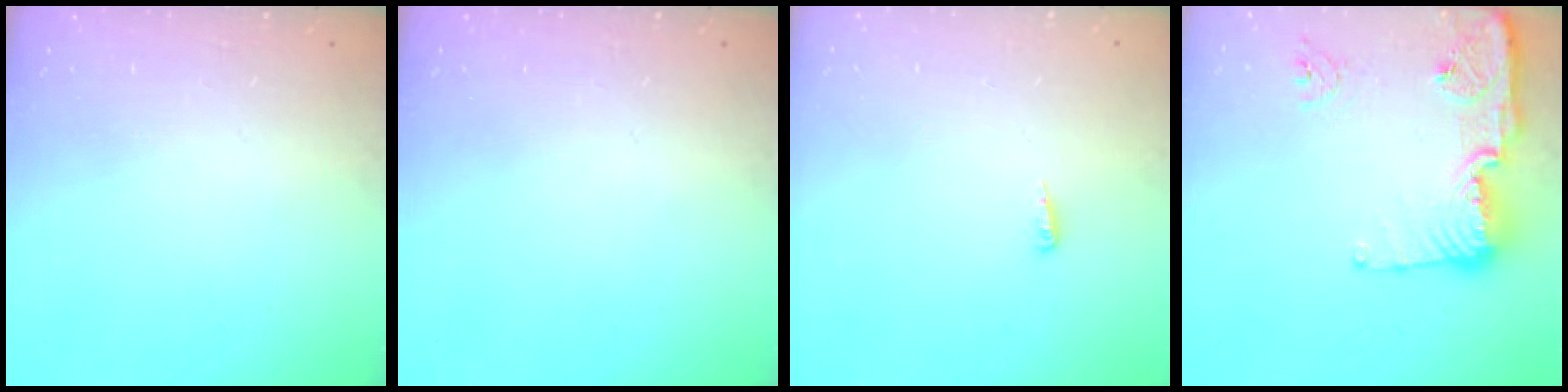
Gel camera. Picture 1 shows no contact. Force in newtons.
{"total": 0.0}
{"total": 3.6, "press": 3.5, "slide": 0.6}
{"total": 14.8, "press": 14.7, "slide": 1.5}